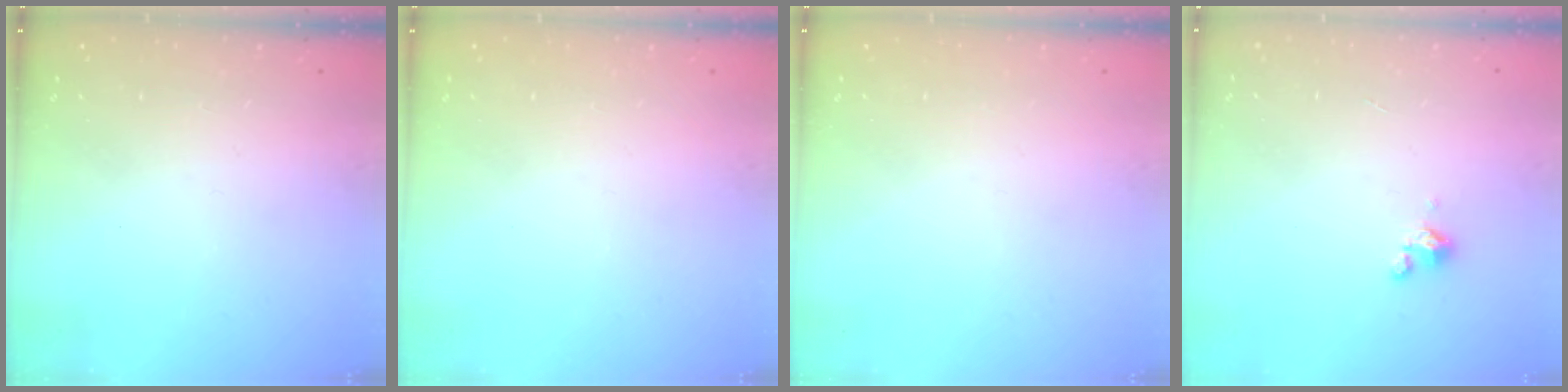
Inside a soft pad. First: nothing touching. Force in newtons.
{"total": 0.0}
{"total": 0.0}
{"total": 1.8, "press": 1.7, "slide": 0.4}